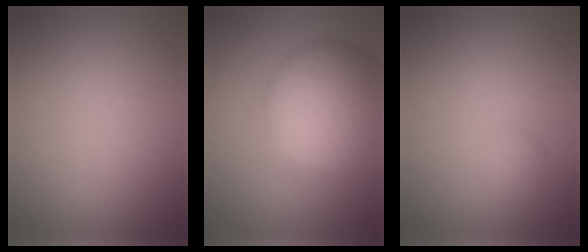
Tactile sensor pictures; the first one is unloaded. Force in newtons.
{"total": 10.6, "press": 10.6, "slide": 0.6}
{"total": 0.9, "press": 0.9, "slide": 0.0}